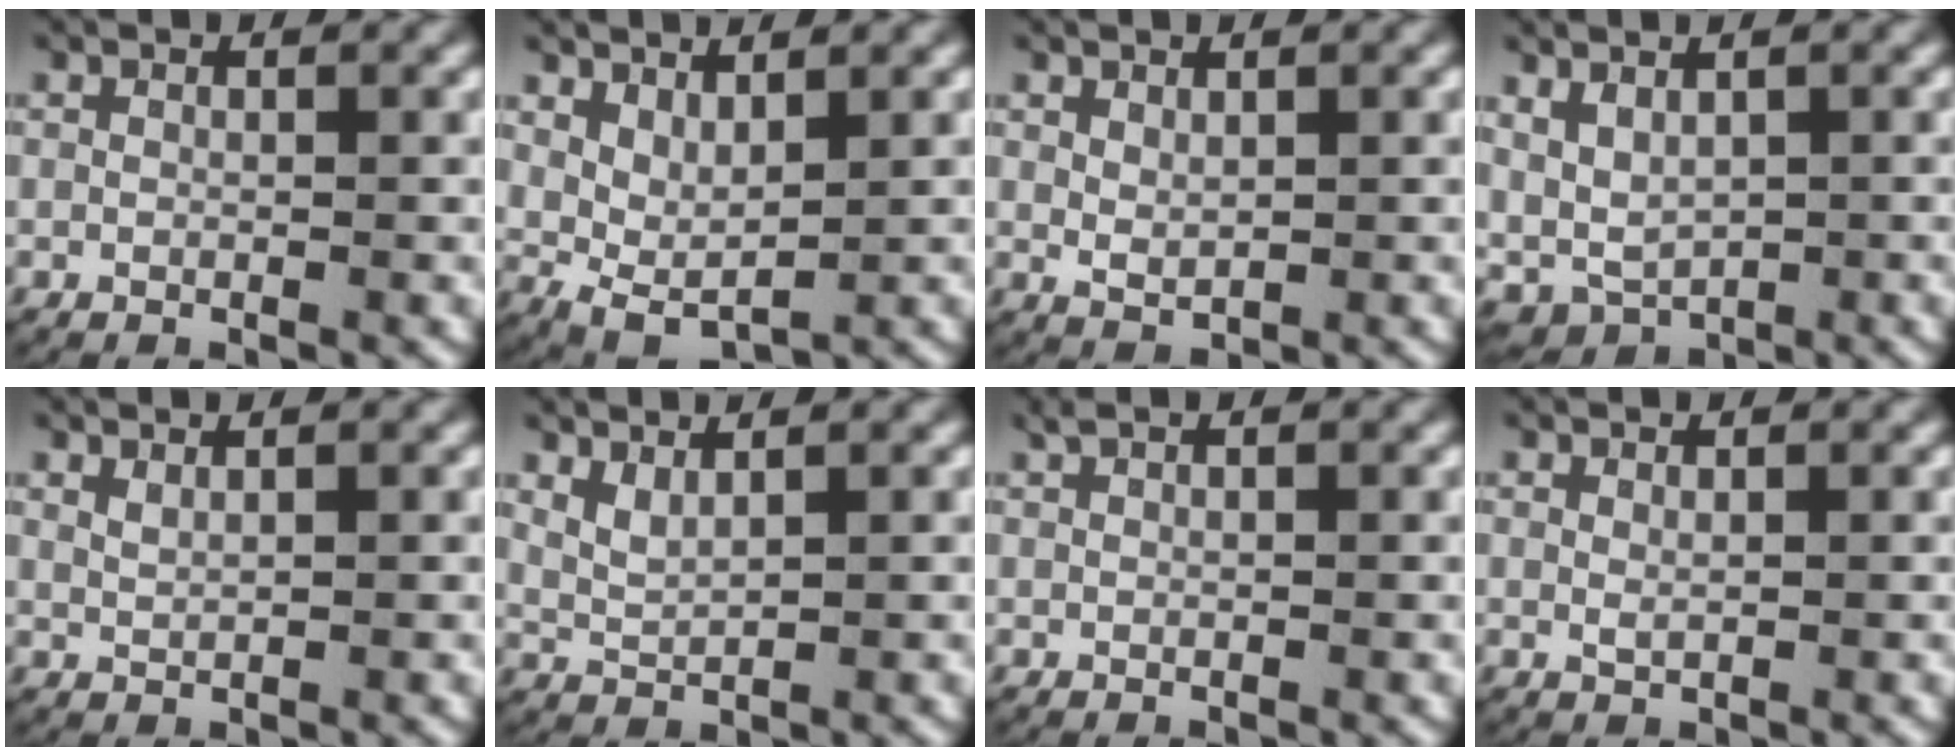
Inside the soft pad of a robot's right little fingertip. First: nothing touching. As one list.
[{"total": 4.0, "force": [0.5, 3.1, 2.5], "torque": [-0.060, -0.025, 0.018]}, {"total": 1.3, "force": [0.7, 0.7, 0.9], "torque": [-0.021, -0.007, 0.022]}, {"total": 6.6, "force": [-0.9, 5.6, 3.4], "torque": [-0.097, -0.029, -0.006]}, {"total": 1.1, "force": [1.0, 0.2, 0.4], "torque": [-0.014, -0.002, 0.025]}, {"total": 2.2, "force": [1.3, 1.2, 1.3], "torque": [-0.033, -0.004, 0.030]}, {"total": 0.6, "force": [0.6, 0.1, 0.3], "torque": [-0.012, 0.003, 0.012]}, {"total": 0.6, "force": [0.5, 0.1, 0.4], "torque": [-0.012, -0.005, 0.014]}]